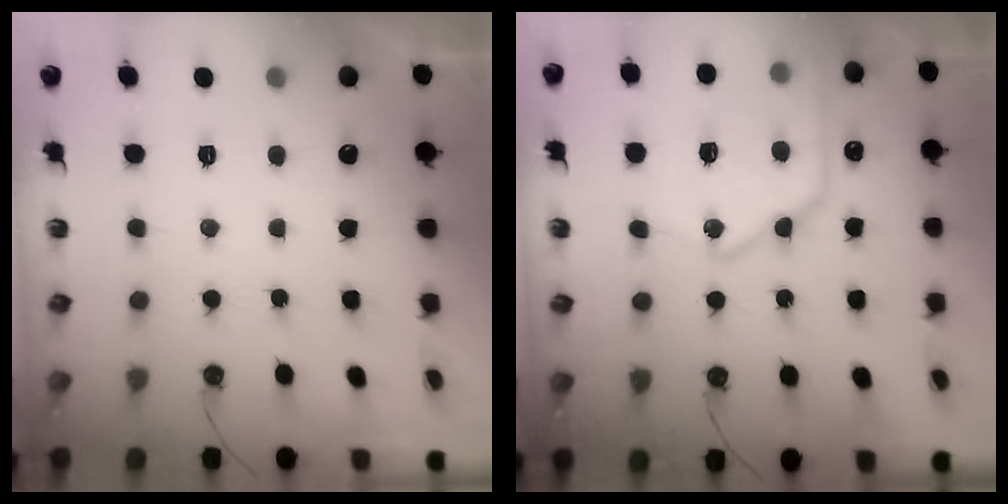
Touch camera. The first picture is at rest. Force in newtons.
{"total": 20.3, "press": 20.2, "slide": 2.0}